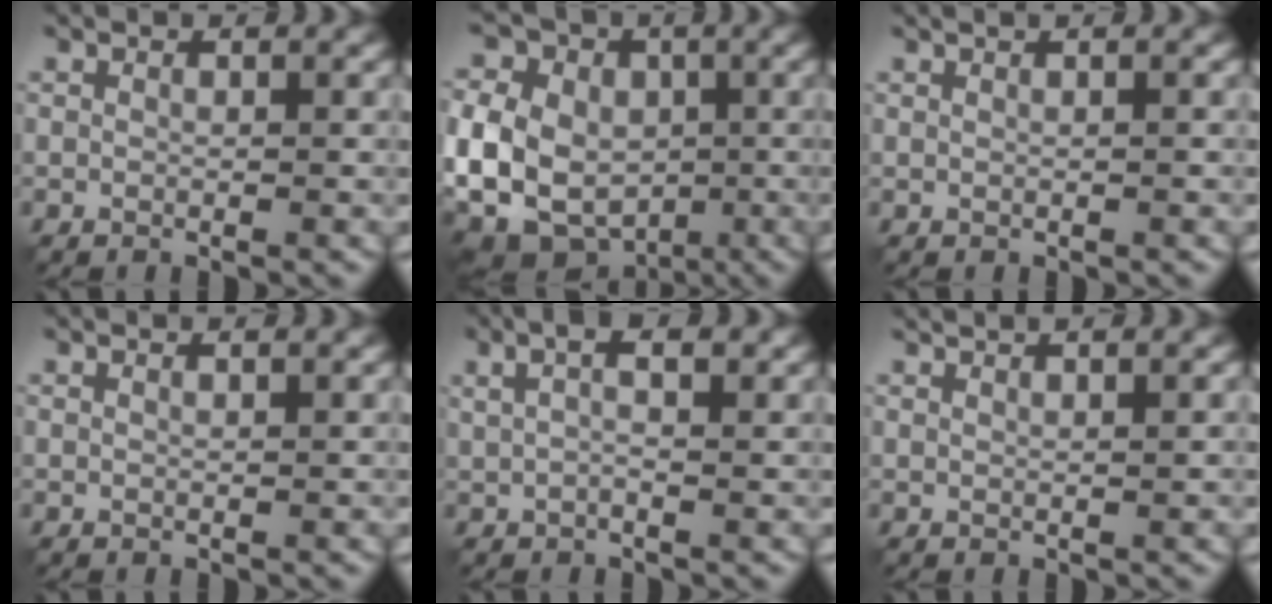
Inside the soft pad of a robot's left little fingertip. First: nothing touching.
{"total": 16.7, "force": [-1.7, 14.4, 8.2], "torque": [-0.188, 0.020, -0.060]}
{"total": 1.7, "force": [1.0, 0.7, 1.2], "torque": [-0.008, 0.005, -0.002]}
{"total": 1.4, "force": [1.1, 0.4, 0.7], "torque": [-0.001, 0.005, 0.000]}
{"total": 4.4, "force": [1.9, 1.8, 3.6], "torque": [-0.059, 0.008, 0.015]}
{"total": 2.1, "force": [1.6, 0.5, 1.3], "torque": [-0.005, 0.008, 0.009]}